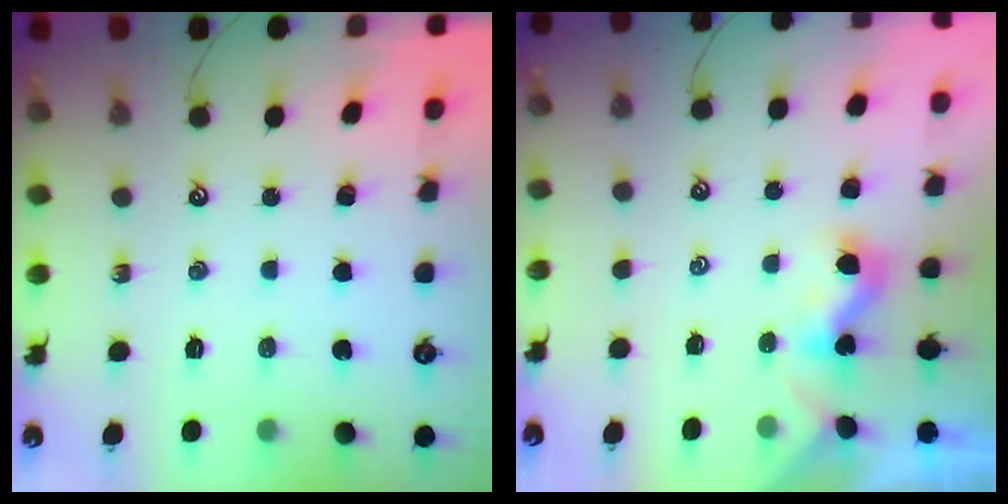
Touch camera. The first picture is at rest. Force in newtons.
{"total": 2.5, "press": 2.5, "slide": 0.3}